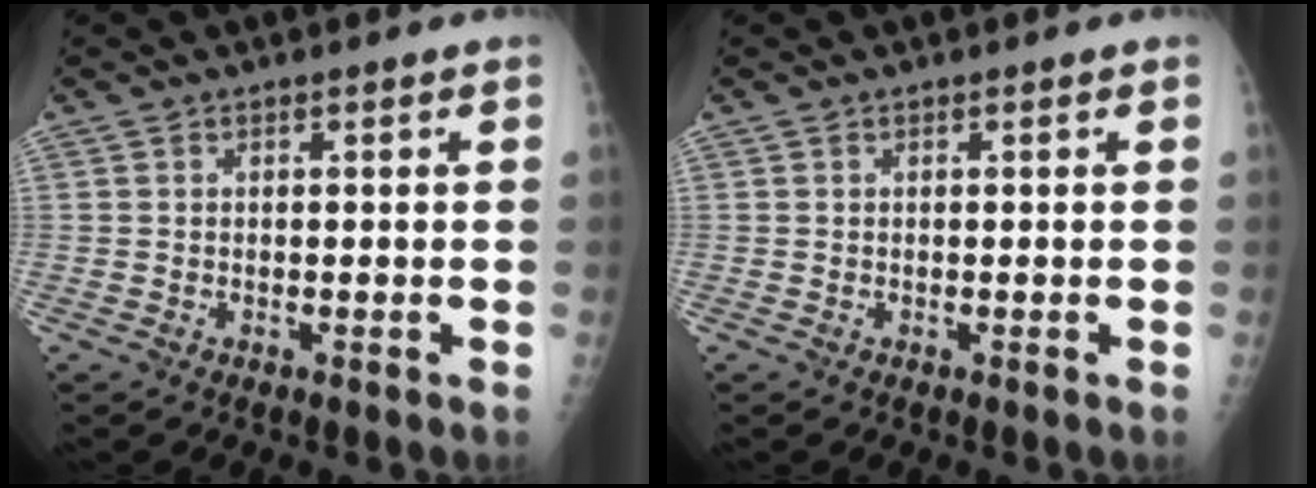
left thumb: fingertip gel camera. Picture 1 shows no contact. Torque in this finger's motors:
{"motor_torque": [0.46, -0.30, -0.10, -0.07, 0.03]}